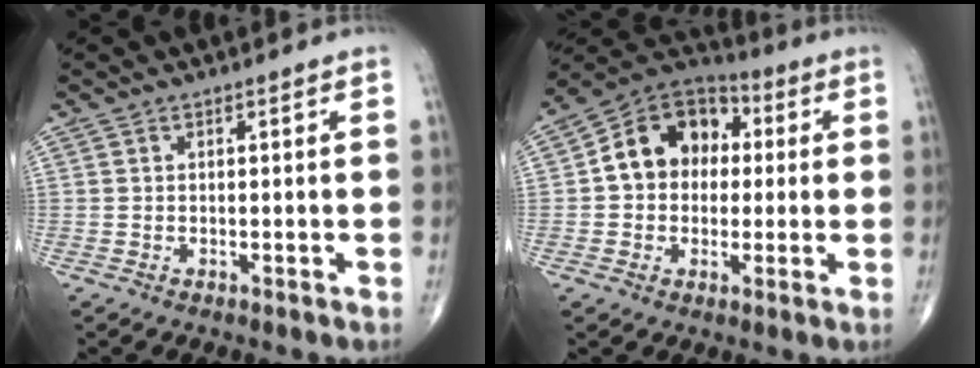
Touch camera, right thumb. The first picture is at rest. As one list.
[{"total": 13.8, "force": [1.5, 11.0, 8.2], "torque": [-0.096, 0.030, 0.013]}]